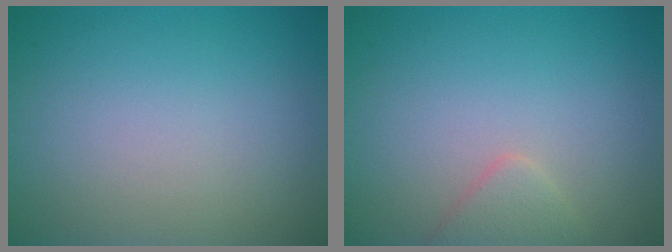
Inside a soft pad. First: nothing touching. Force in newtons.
{"total": 1.6, "press": 1.6, "slide": 0.1}